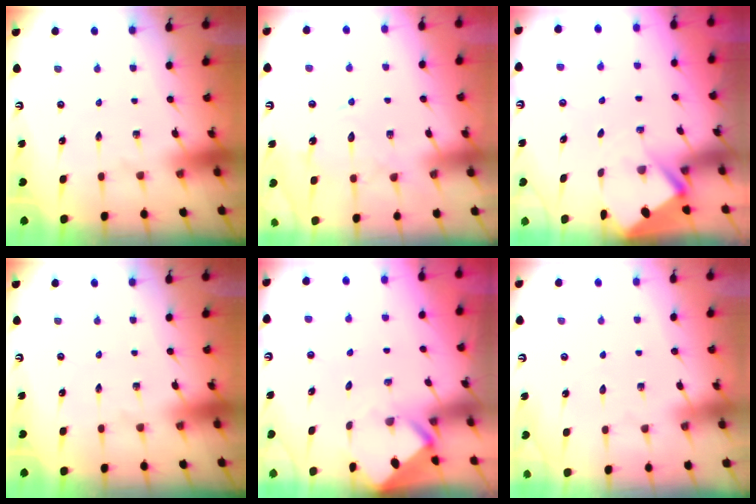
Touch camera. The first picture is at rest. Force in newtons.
{"total": 12.1, "press": 12.0, "slide": 1.0}
{"total": 2.8, "press": 2.8, "slide": 0.4}
{"total": 0.0}
{"total": 3.1, "press": 3.1, "slide": 0.1}
{"total": 2.2, "press": 2.2, "slide": 0.3}